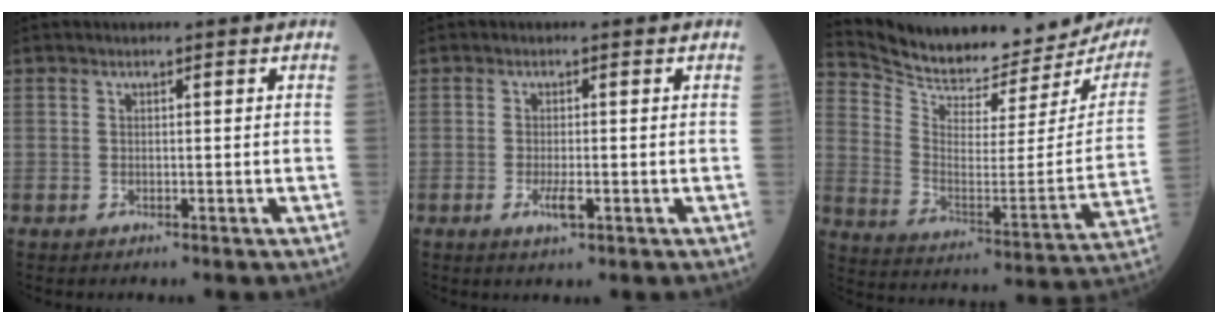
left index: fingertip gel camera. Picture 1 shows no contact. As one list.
[{"total": 2.2, "force": [-0.8, 0.5, 2.0], "torque": [-0.040, -0.004, -0.011]}, {"total": 22.0, "force": [20.8, 4.5, 5.3], "torque": [-0.100, -0.079, 0.290]}]